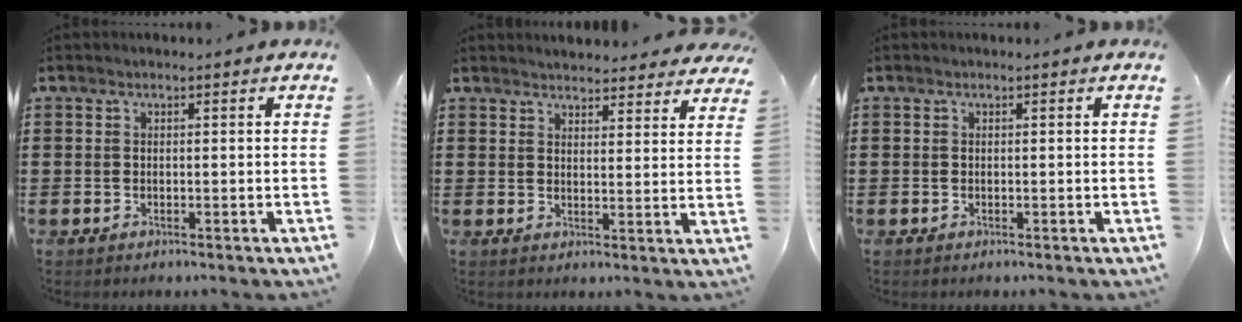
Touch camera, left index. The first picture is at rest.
{"total": 3.5, "force": [3.5, 0.2, 0.2], "torque": [-0.007, -0.017, 0.063]}
{"total": 0.0}